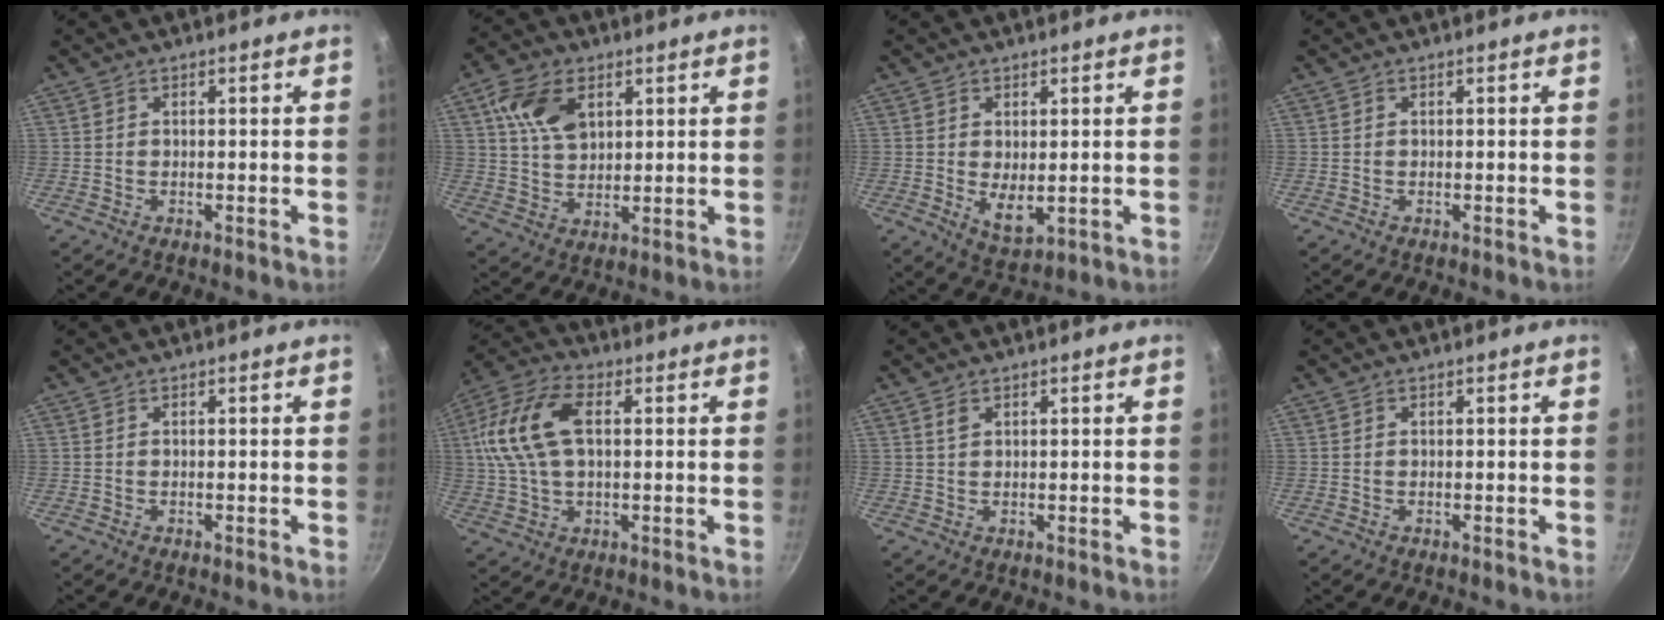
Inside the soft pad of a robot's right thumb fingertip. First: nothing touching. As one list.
[{"total": 9.8, "force": [3.9, 6.4, 6.3], "torque": [-0.100, -0.008, 0.072]}, {"total": 5.0, "force": [0.3, 2.8, 4.1], "torque": [-0.062, -0.019, 0.016]}, {"total": 0.0}, {"total": 0.0}, {"total": 15.2, "force": [2.5, 8.6, 12.3], "torque": [-0.243, 0.021, 0.034]}, {"total": 1.3, "force": [0.7, 0.7, 0.8], "torque": [-0.016, -0.003, 0.015]}, {"total": 0.0}]